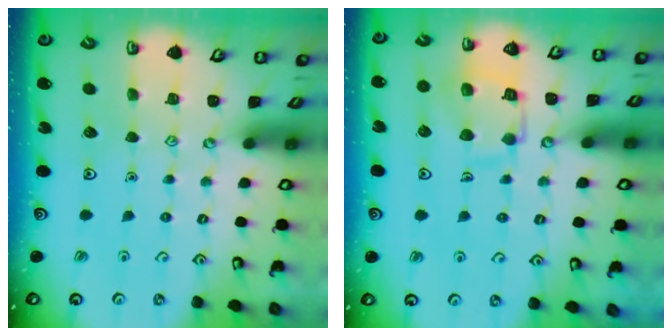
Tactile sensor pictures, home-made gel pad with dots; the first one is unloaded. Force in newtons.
{"total": 13.1, "press": 13.0, "slide": 1.4}